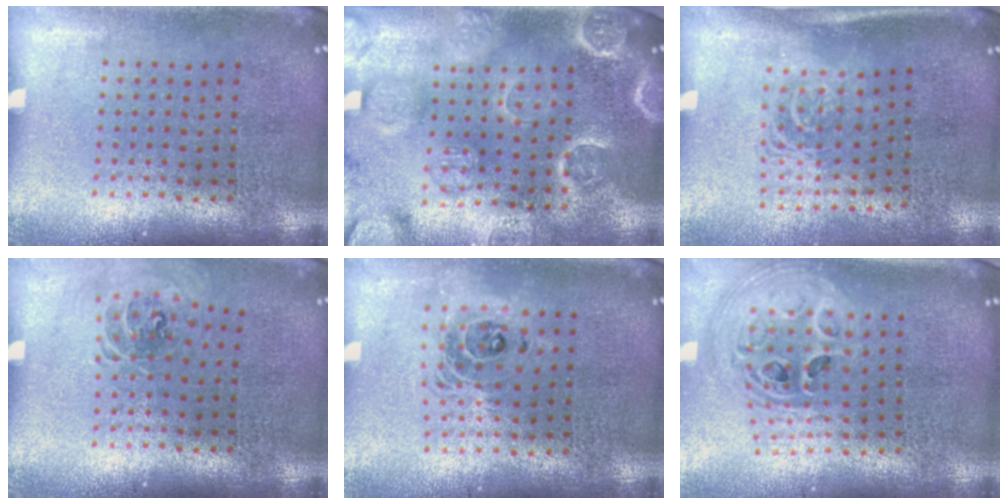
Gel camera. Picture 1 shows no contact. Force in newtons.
{"total": 3.9, "press": 3.6, "slide": 1.5}
{"total": 1.6, "press": 1.2, "slide": 1.1}
{"total": 0.9, "press": 0.8, "slide": 0.2}
{"total": 1.6, "press": 1.3, "slide": 0.8}
{"total": 2.6, "press": 1.9, "slide": 1.8}